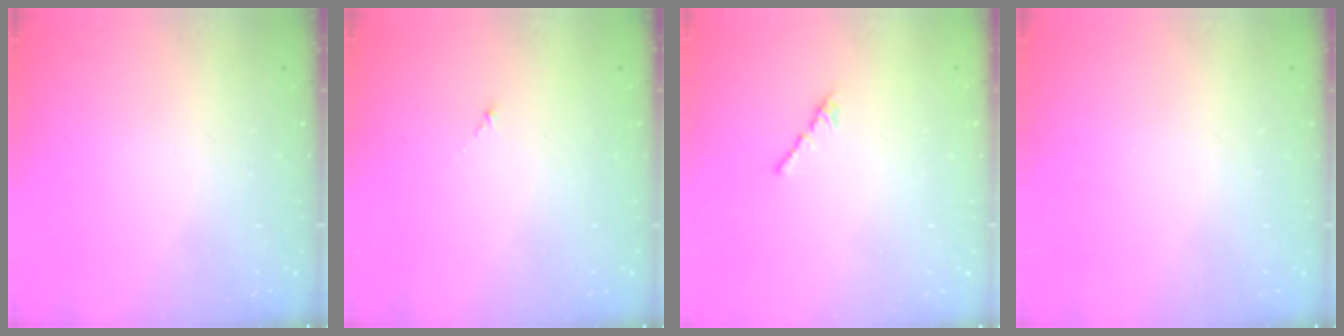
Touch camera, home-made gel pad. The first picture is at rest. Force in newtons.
{"total": 0.0}
{"total": 0.8, "press": 0.7, "slide": 0.5}
{"total": 0.0}